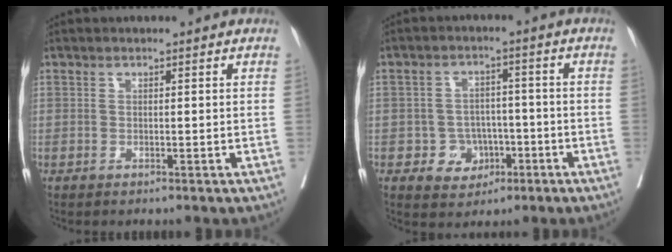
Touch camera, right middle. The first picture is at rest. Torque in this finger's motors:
{"motor_torque": [-0.15, -0.10, 0.15, 0.00]}